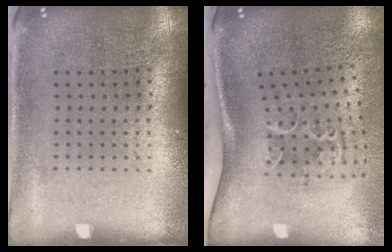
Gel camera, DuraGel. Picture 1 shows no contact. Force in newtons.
{"total": 1.9, "press": 1.4, "slide": 1.3}